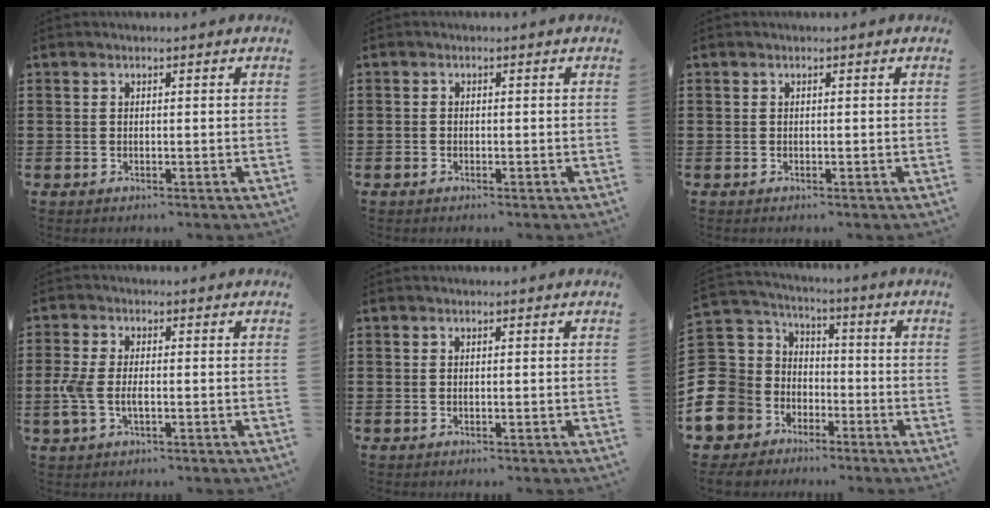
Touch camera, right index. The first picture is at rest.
{"total": 0.7, "force": [-0.6, 0.3, 0.2], "torque": [-0.003, -0.001, -0.013]}
{"total": 0.0}
{"total": 4.0, "force": [-0.9, 1.9, 3.4], "torque": [-0.082, -0.004, -0.021]}
{"total": 0.0}
{"total": 13.0, "force": [-6.2, 11.0, 2.9], "torque": [-0.135, 0.000, -0.114]}